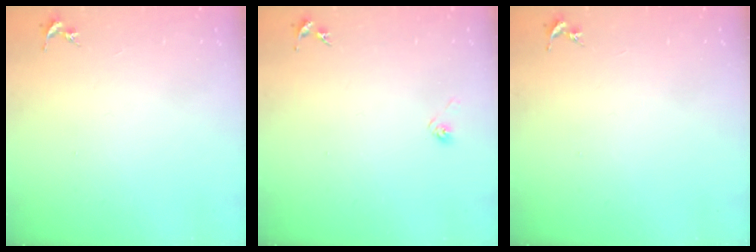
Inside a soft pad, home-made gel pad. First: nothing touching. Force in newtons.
{"total": 3.1, "press": 2.7, "slide": 1.4}
{"total": 0.0}